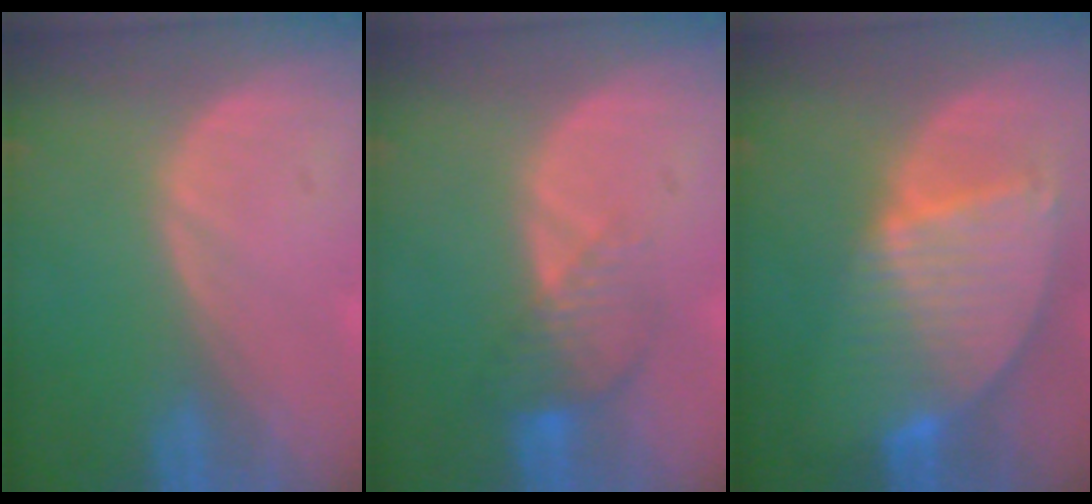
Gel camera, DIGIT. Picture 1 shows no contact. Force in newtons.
{"total": 4.5, "press": 3.8, "slide": 2.3}
{"total": 9.2, "press": 7.8, "slide": 4.9}